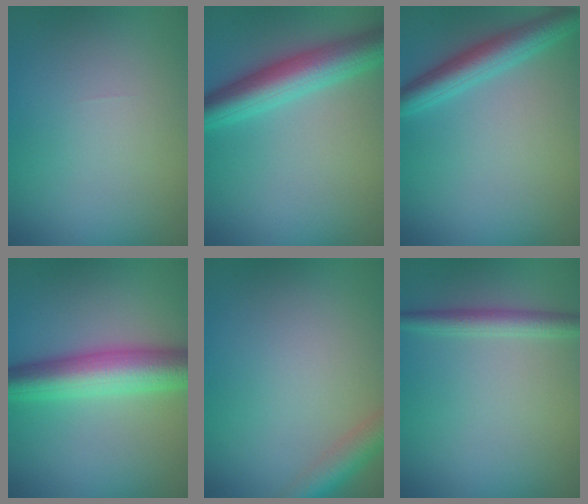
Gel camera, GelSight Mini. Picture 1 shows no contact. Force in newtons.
{"total": 6.2, "press": 6.2, "slide": 0.1}
{"total": 4.0, "press": 4.0, "slide": 0.2}
{"total": 6.8, "press": 6.8, "slide": 0.1}
{"total": 2.8, "press": 2.8, "slide": 0.1}
{"total": 2.3, "press": 2.3, "slide": 0.1}